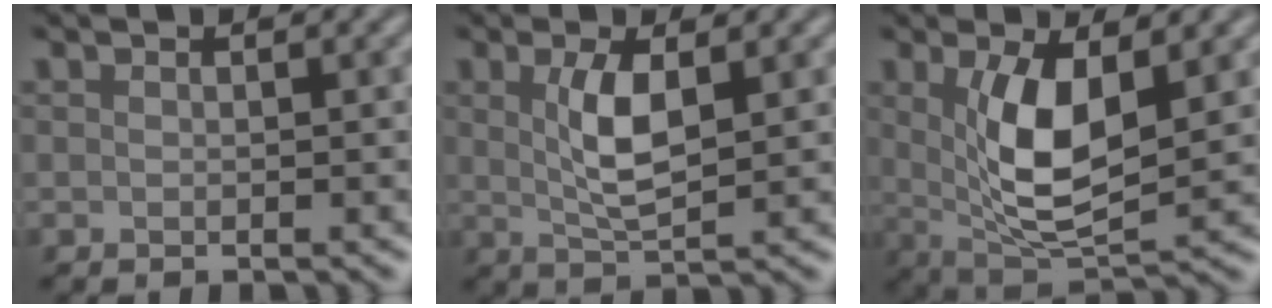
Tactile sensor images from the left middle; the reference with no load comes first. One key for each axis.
{"total": 3.9, "fx": 1.0, "fy": 1.3, "fz": 3.6, "tx": -0.077, "ty": -0.003, "tz": 0.020}
{"total": 6.8, "fx": 1.4, "fy": 2.7, "fz": 6.1, "tx": -0.123, "ty": -0.015, "tz": 0.031}